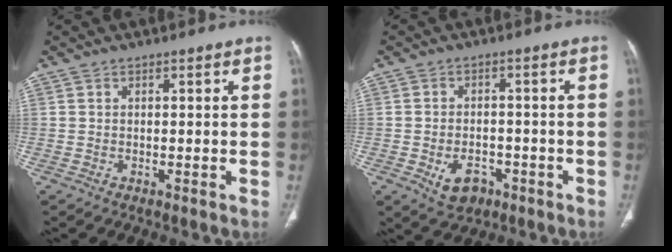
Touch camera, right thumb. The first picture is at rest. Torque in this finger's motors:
{"motor_torque": [-0.17, 0.38, -0.16, -0.03, 0.13]}